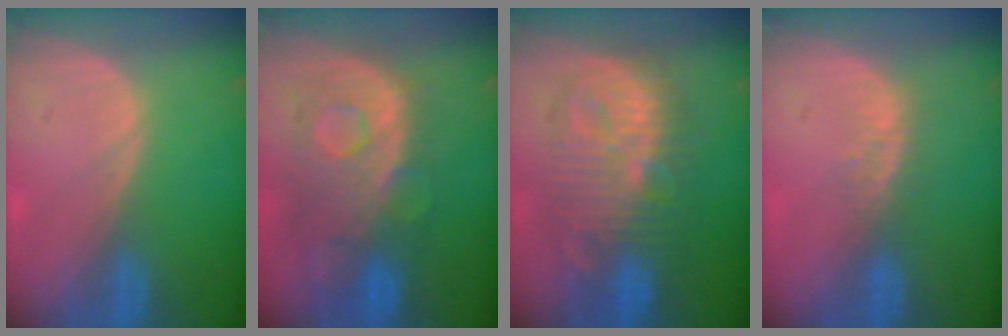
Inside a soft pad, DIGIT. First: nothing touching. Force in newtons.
{"total": 10.5, "press": 9.4, "slide": 4.7}
{"total": 10.8, "press": 10.8, "slide": 0.5}
{"total": 2.9, "press": 2.3, "slide": 1.8}